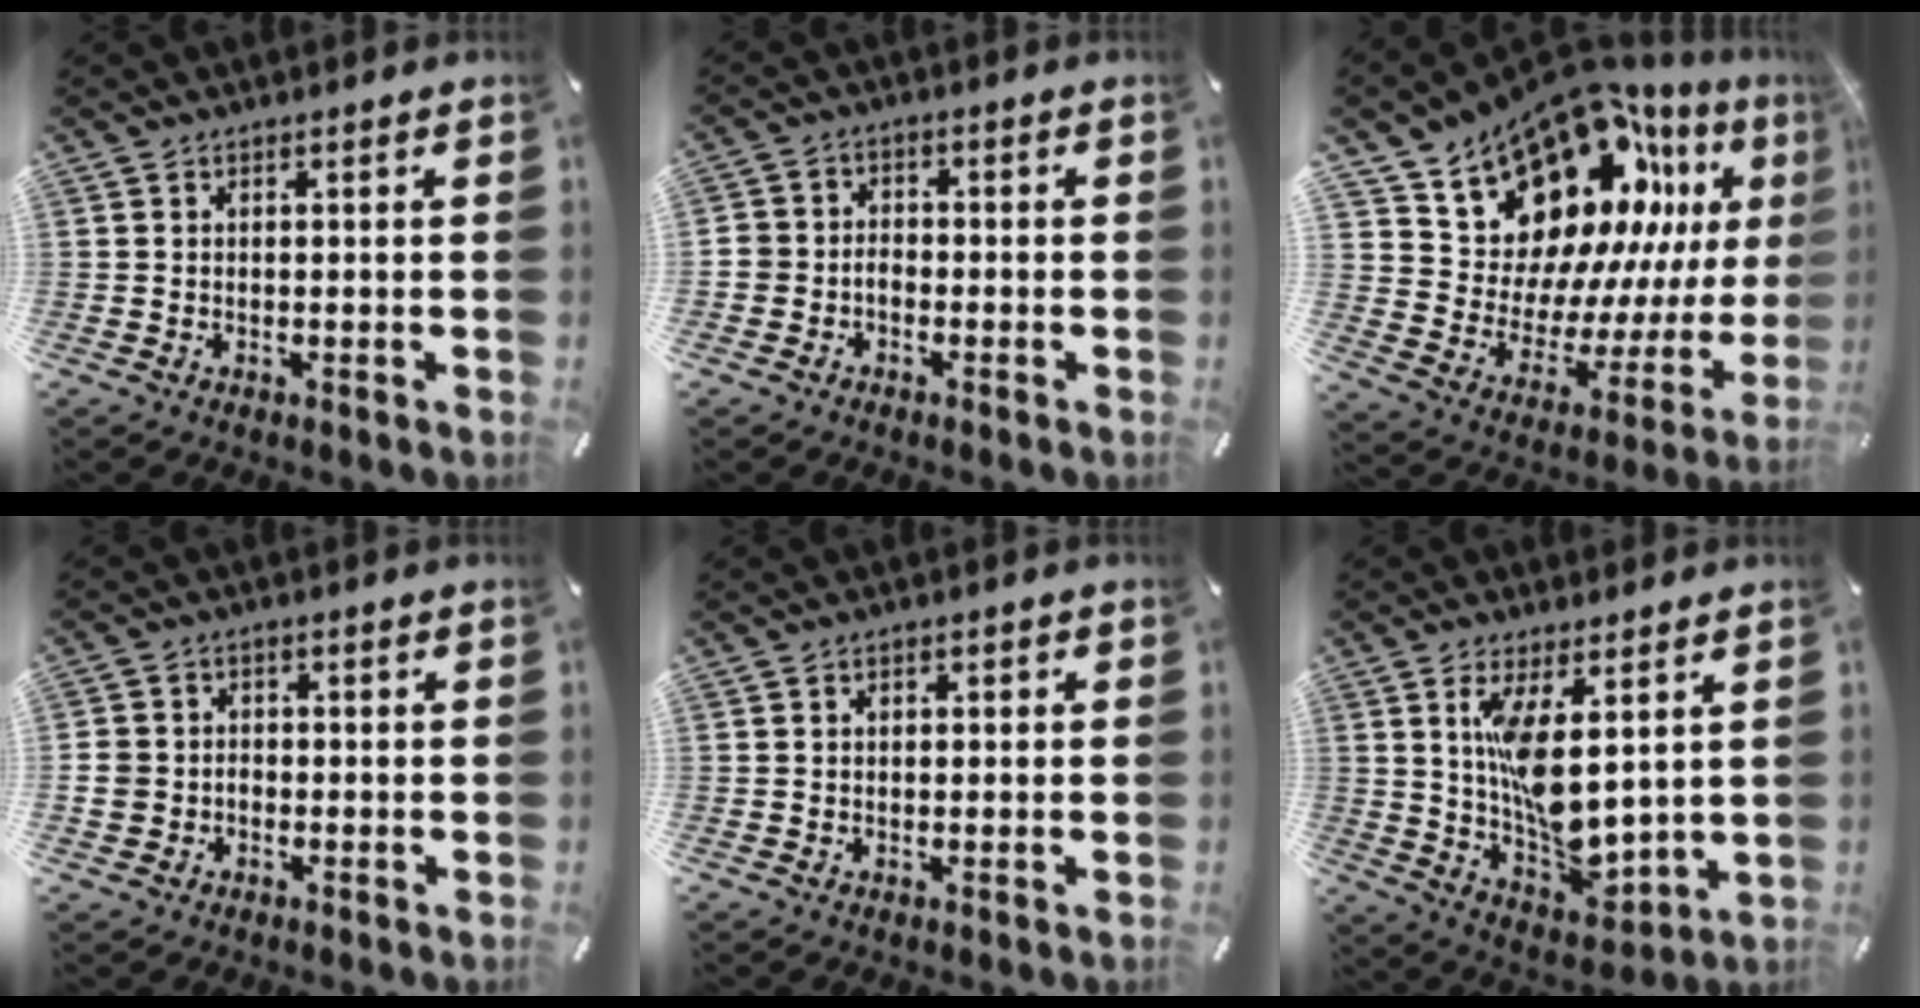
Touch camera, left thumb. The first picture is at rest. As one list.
[{"total": 3.5, "force": [-2.0, 2.8, 0.9], "torque": [-0.016, 0.013, -0.038]}, {"total": 19.0, "force": [14.0, 10.9, 6.9], "torque": [-0.102, -0.120, 0.256]}, {"total": 4.8, "force": [-1.4, 4.3, 1.6], "torque": [-0.027, 0.009, -0.028]}, {"total": 1.4, "force": [-0.1, 1.1, 0.9], "torque": [-0.018, 0.007, -0.005]}, {"total": 11.9, "force": [3.6, 6.0, 9.7], "torque": [-0.170, -0.029, 0.069]}]